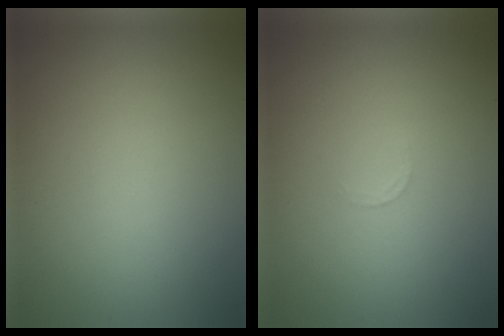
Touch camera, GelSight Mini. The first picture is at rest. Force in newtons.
{"total": 0.7, "press": 0.6, "slide": 0.3}